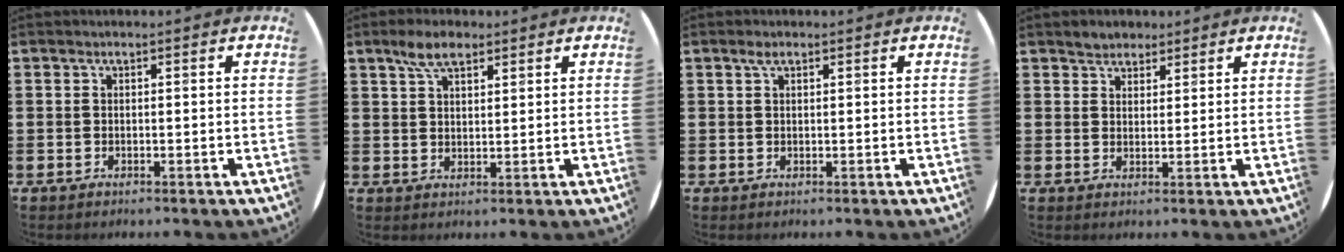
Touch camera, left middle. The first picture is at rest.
{"total": 4.7, "force": [3.3, 2.1, 2.7], "torque": [-0.051, 0.006, 0.058]}
{"total": 1.2, "force": [0.7, 0.6, 0.8], "torque": [-0.009, 0.002, 0.009]}
{"total": 2.4, "force": [2.2, 1.0, -0.1], "torque": [0.005, 0.003, 0.042]}